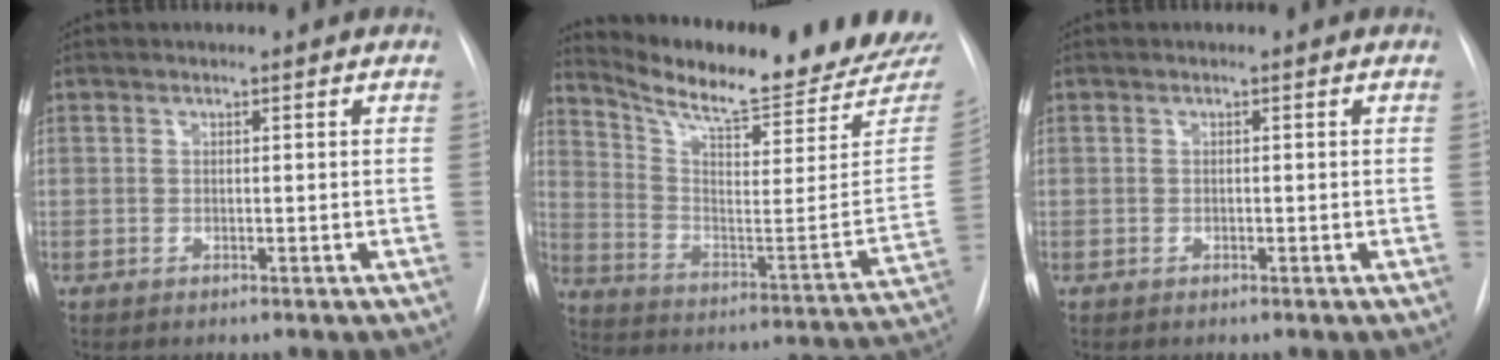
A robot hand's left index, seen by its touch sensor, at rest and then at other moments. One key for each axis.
{"total": 23.8, "fx": 22.0, "fy": 2.1, "fz": 9.0, "tx": -0.149, "ty": -0.088, "tz": 0.304}
{"total": 0.0}